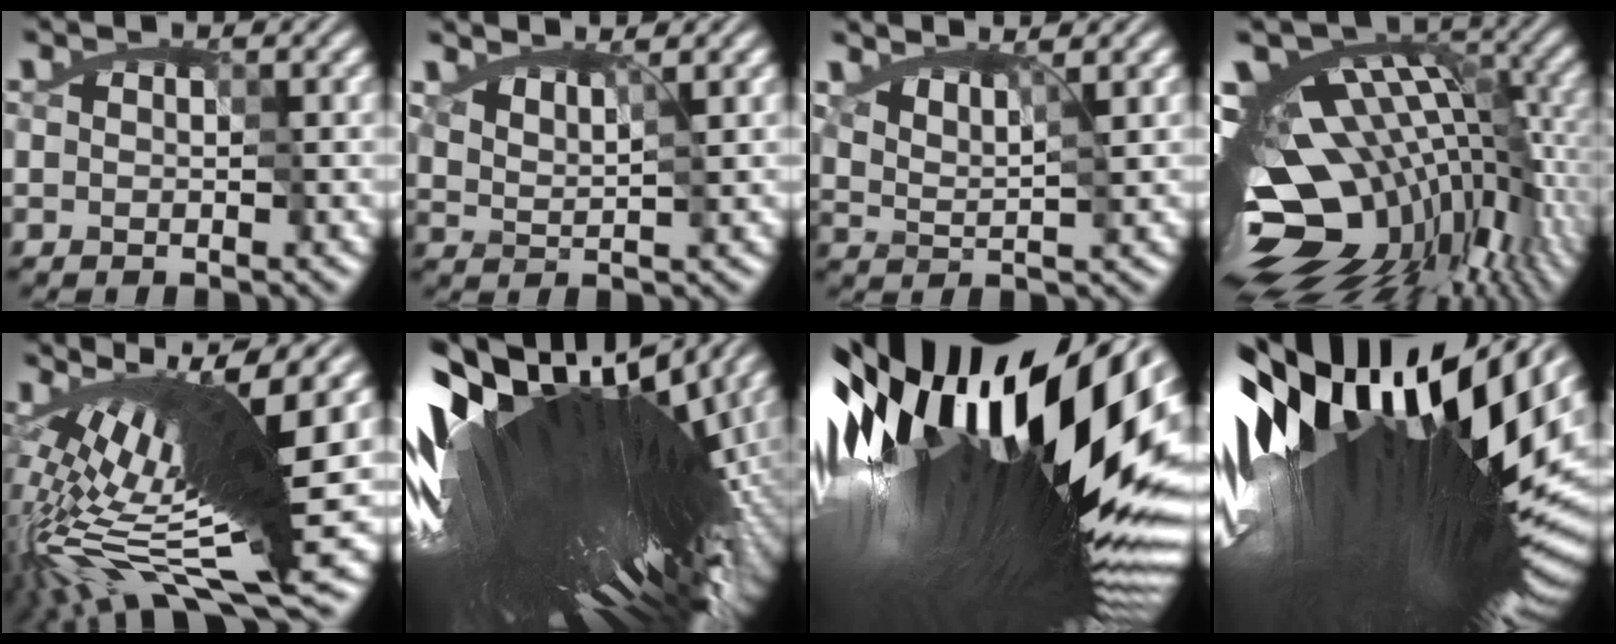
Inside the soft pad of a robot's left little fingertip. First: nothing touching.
{"total": 1.6, "force": [1.4, 0.1, 0.8], "torque": [-0.024, -0.006, 0.025]}
{"total": 2.3, "force": [1.7, 0.4, 1.5], "torque": [-0.037, -0.006, 0.029]}
{"total": 16.0, "force": [-5.7, 8.9, 12.1], "torque": [-0.186, -0.019, -0.073]}
{"total": 11.9, "force": [-1.9, 2.6, 11.5], "torque": [-0.209, -0.008, -0.016]}
{"total": 19.1, "force": [2.8, 5.9, 18.0], "torque": [-0.326, -0.017, 0.061]}
{"total": 20.9, "force": [2.9, 6.5, 19.7], "torque": [-0.346, -0.013, 0.054]}
{"total": 19.5, "force": [3.8, 5.3, 18.4], "torque": [-0.334, -0.008, 0.087]}